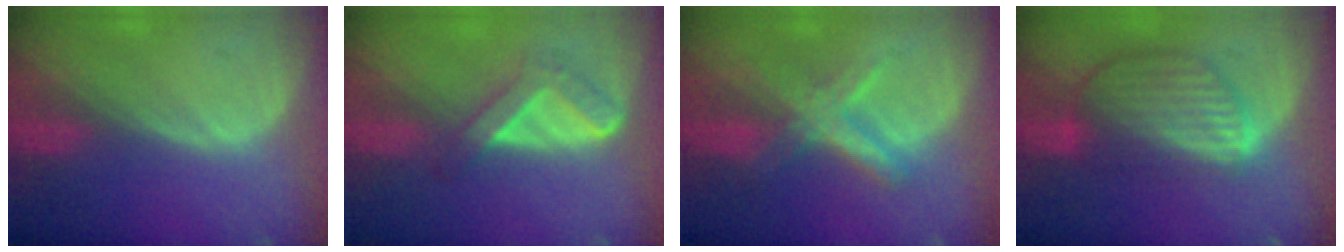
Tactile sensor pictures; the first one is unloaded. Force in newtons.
{"total": 5.6, "press": 4.7, "slide": 3.0}
{"total": 7.3, "press": 6.2, "slide": 3.8}
{"total": 9.0, "press": 7.7, "slide": 4.6}